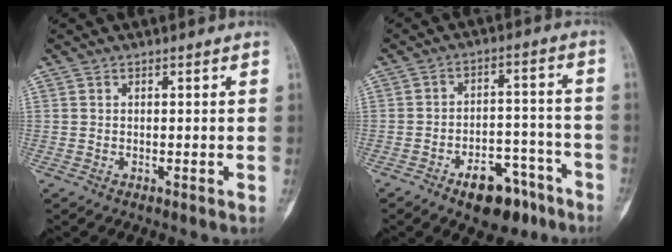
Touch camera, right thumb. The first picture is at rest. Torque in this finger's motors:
{"motor_torque": [1.43, 0.98, 0.60, -0.77, 0.17]}